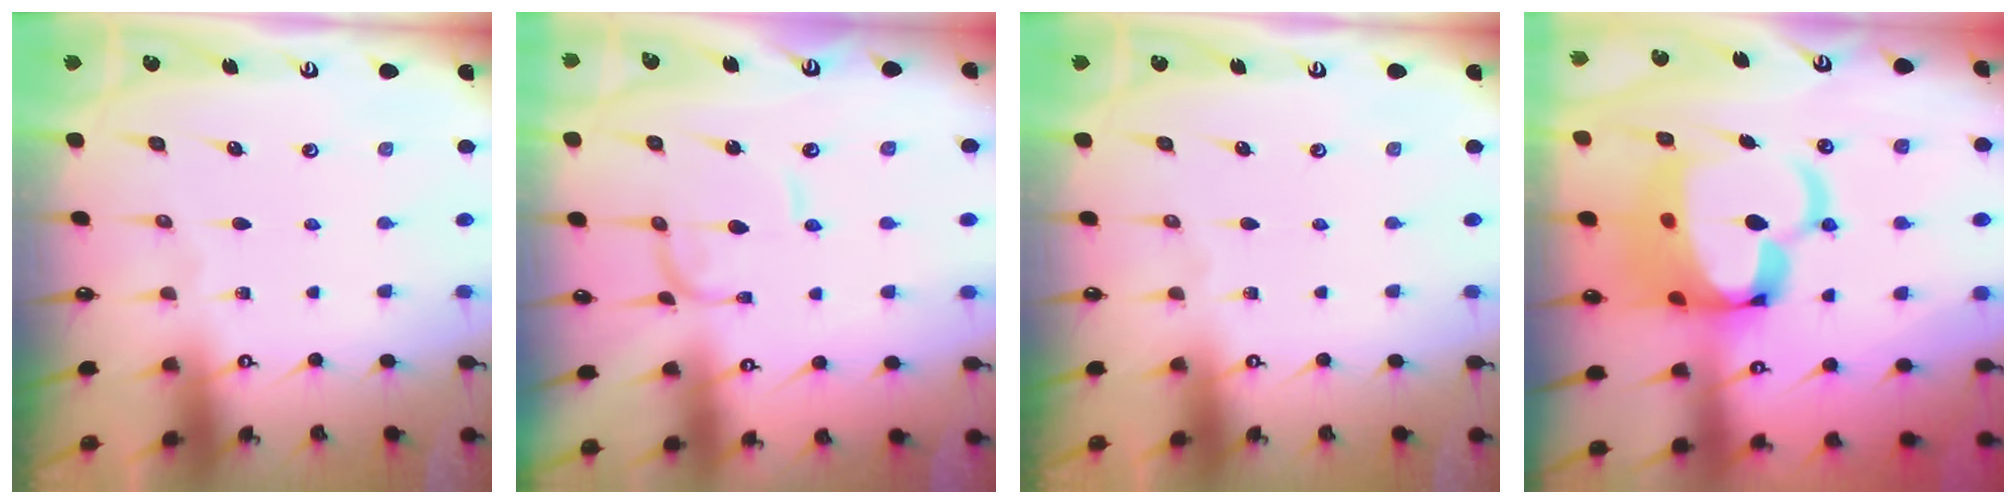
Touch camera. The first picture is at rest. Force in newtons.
{"total": 1.0, "press": 1.0, "slide": 0.1}
{"total": 0.0}
{"total": 17.6, "press": 17.4, "slide": 2.3}